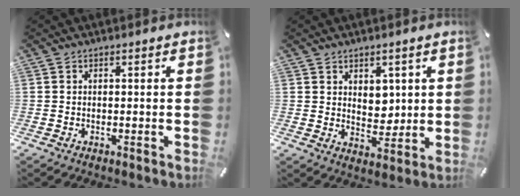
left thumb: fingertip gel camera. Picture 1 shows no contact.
{"total": 5.3, "force": [2.5, 4.3, 2.0], "torque": [-0.018, -0.011, 0.040]}